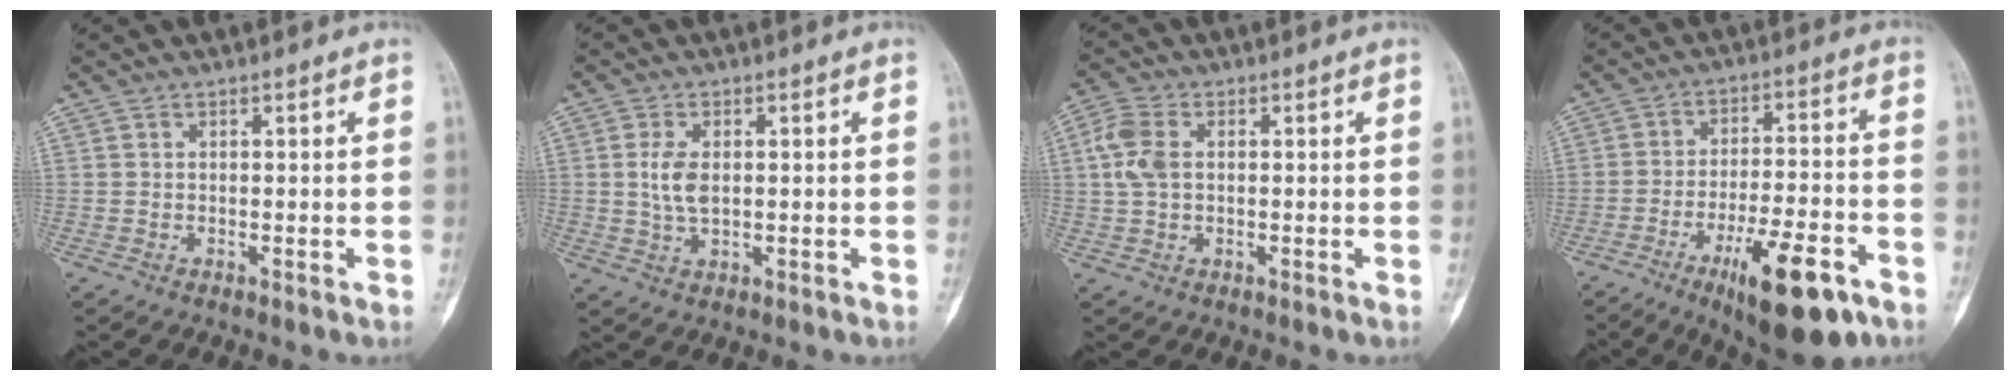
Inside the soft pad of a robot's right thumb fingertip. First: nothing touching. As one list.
[{"total": 4.7, "force": [0.4, 2.6, 3.9], "torque": [-0.080, -0.003, 0.008]}, {"total": 5.8, "force": [0.6, 3.7, 4.4], "torque": [-0.112, 0.011, 0.006]}, {"total": 16.4, "force": [-8.7, 5.1, 13.0], "torque": [-0.196, 0.042, -0.128]}]